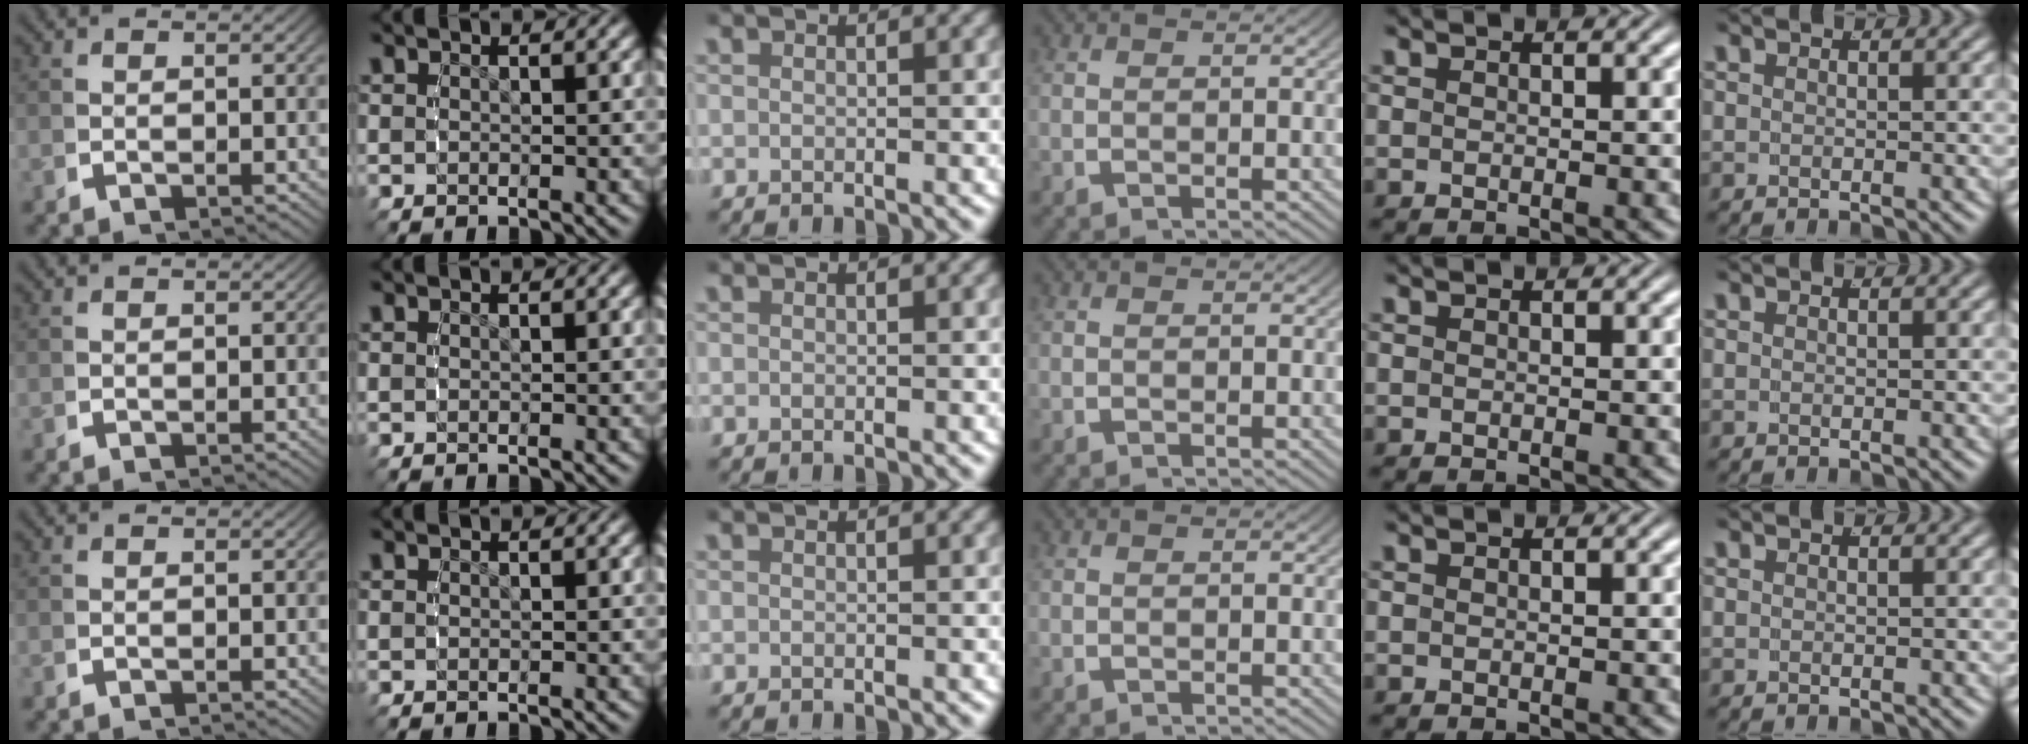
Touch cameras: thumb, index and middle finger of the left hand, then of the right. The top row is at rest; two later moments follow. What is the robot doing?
{"motion": "reach", "object": "sponge"}